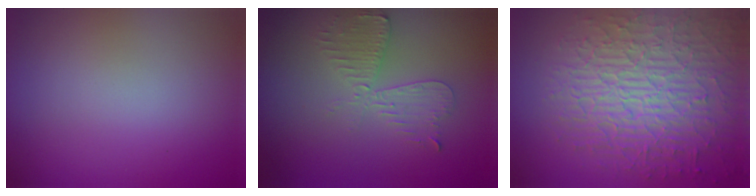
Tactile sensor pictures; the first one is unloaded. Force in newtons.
{"total": 2.6, "press": 2.5, "slide": 0.5}
{"total": 9.1, "press": 6.3, "slide": 6.5}